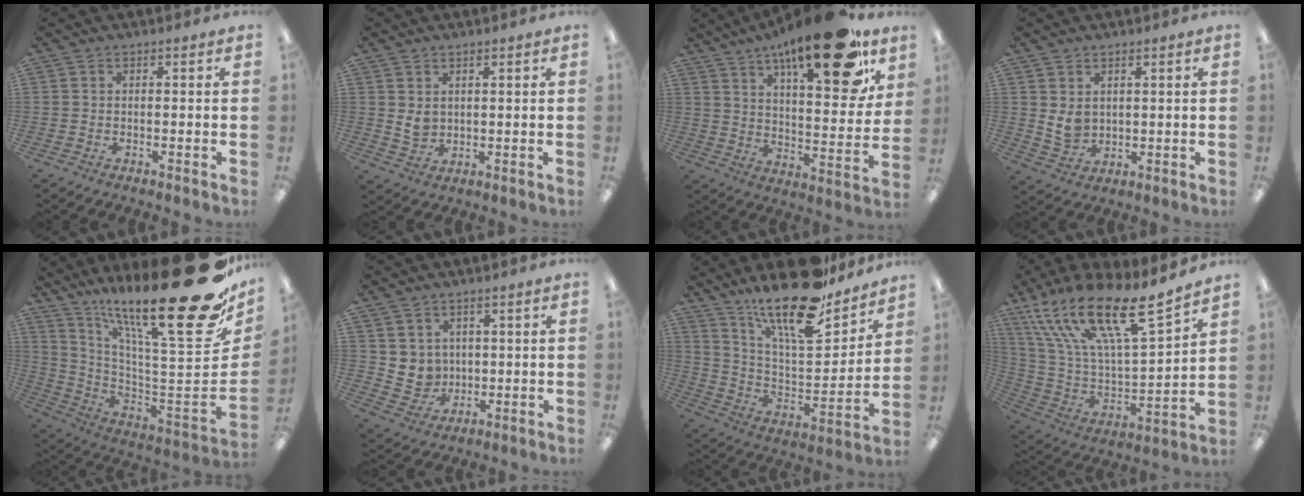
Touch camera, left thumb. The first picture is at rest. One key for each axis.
{"total": 3.7, "fx": 1.8, "fy": 2.8, "fz": 1.6, "tx": -0.019, "ty": -0.007, "tz": 0.032}
{"total": 23.9, "fx": 15.8, "fy": 7.7, "fz": 16.2, "tx": -0.234, "ty": -0.092, "tz": 0.254}
{"total": 5.0, "fx": 2.2, "fy": 3.9, "fz": 2.3, "tx": -0.041, "ty": -0.009, "tz": 0.040}
{"total": 29.0, "fx": 18.2, "fy": 6.5, "fz": 21.6, "tx": -0.288, "ty": -0.147, "tz": 0.300}
{"total": 5.8, "fx": 3.0, "fy": 5.0, "fz": -0.2, "tx": -0.006, "ty": -0.018, "tz": 0.060}
{"total": 22.0, "fx": 17.1, "fy": 6.4, "fz": 12.2, "tx": -0.212, "ty": -0.115, "tz": 0.290}
{"total": 22.6, "fx": 15.5, "fy": 6.3, "fz": 15.1, "tx": -0.267, "ty": -0.095, "tz": 0.268}